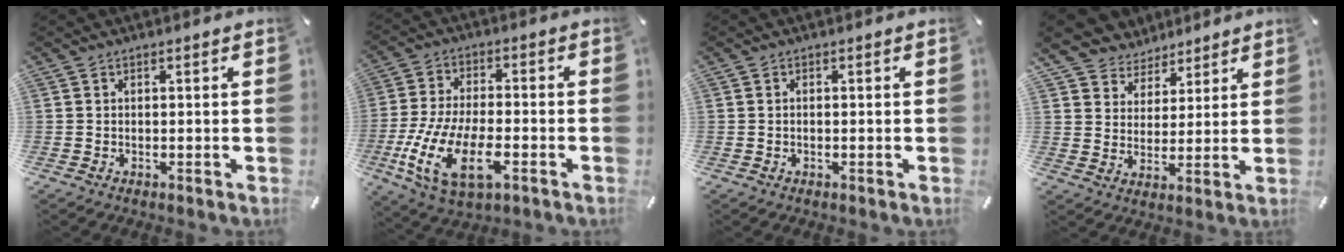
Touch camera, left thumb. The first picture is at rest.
{"total": 15.4, "force": [-6.1, 7.3, 12.1], "torque": [-0.262, 0.005, -0.106]}
{"total": 0.5, "force": [-0.1, 0.3, 0.5], "torque": [-0.011, 0.000, -0.002]}
{"total": 8.0, "force": [5.8, 5.5, 0.2], "torque": [-0.024, -0.045, 0.112]}